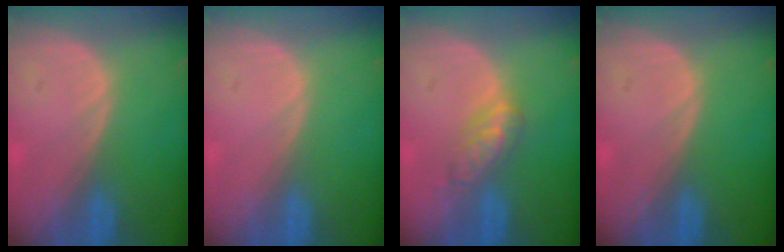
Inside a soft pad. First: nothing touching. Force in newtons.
{"total": 0.0}
{"total": 4.7, "press": 4.5, "slide": 1.5}
{"total": 0.0}